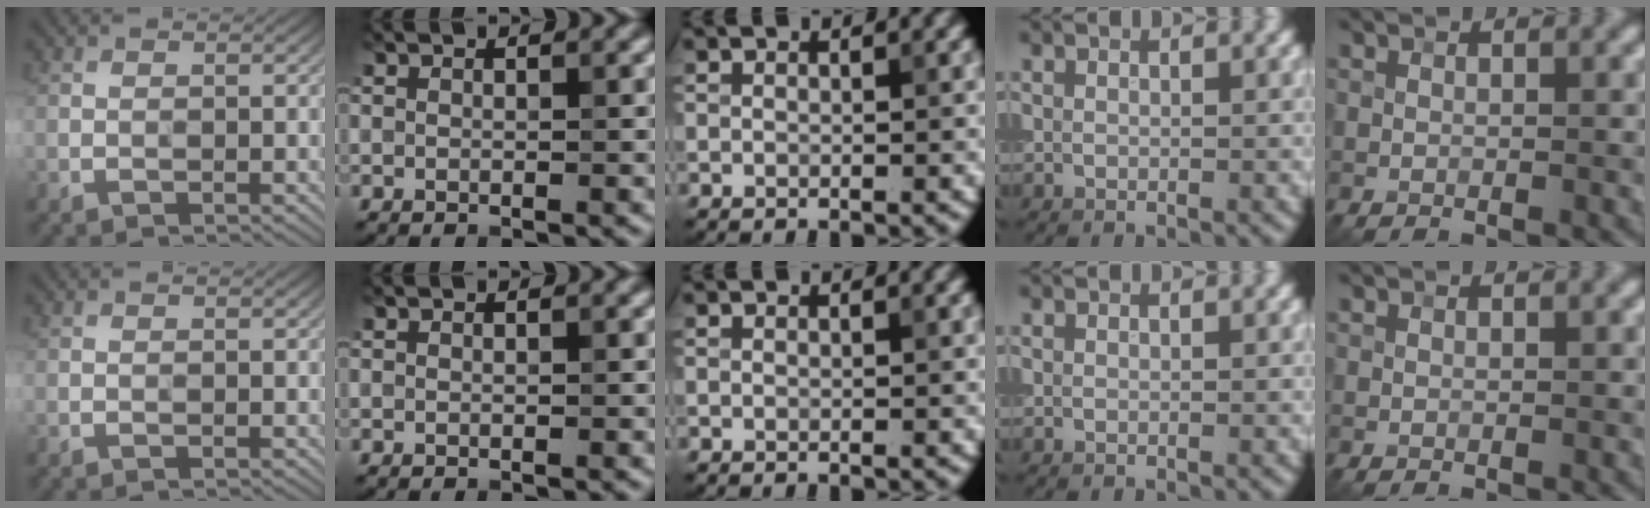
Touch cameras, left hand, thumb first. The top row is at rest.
{}